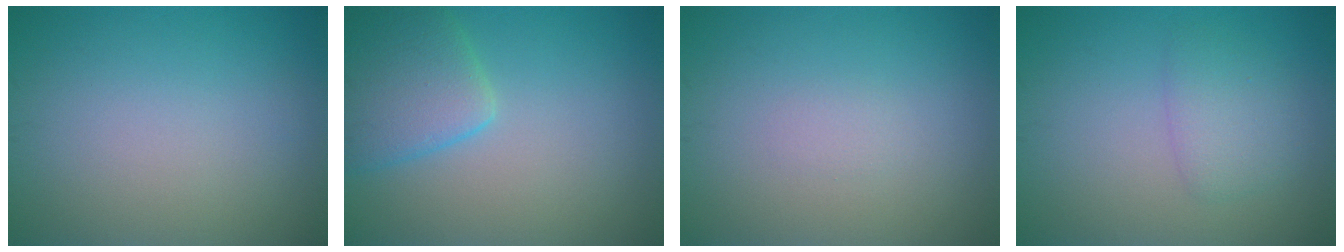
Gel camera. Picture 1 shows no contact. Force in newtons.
{"total": 4.6, "press": 4.6, "slide": 0.4}
{"total": 0.6, "press": 0.6, "slide": 0.0}
{"total": 2.3, "press": 2.3, "slide": 0.1}